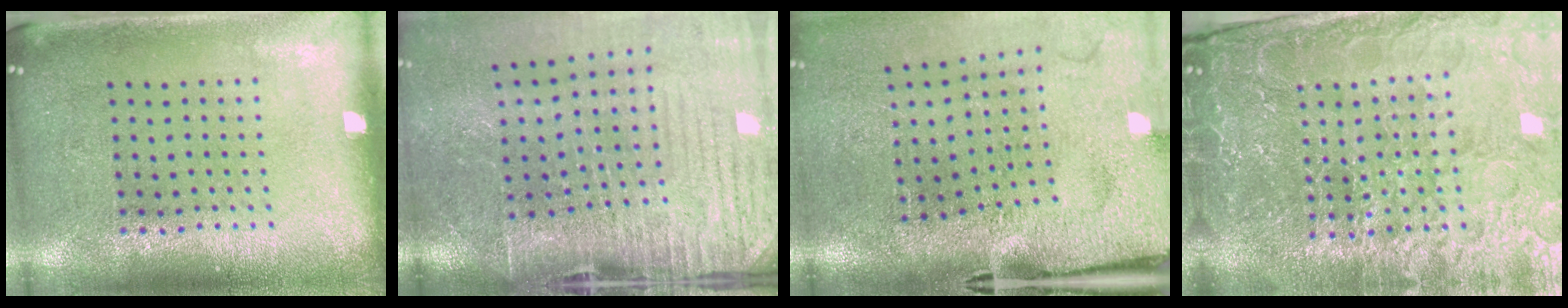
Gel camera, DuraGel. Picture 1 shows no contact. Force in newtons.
{"total": 4.2, "press": 3.8, "slide": 1.9}
{"total": 4.3, "press": 3.4, "slide": 2.6}
{"total": 5.7, "press": 5.2, "slide": 2.4}